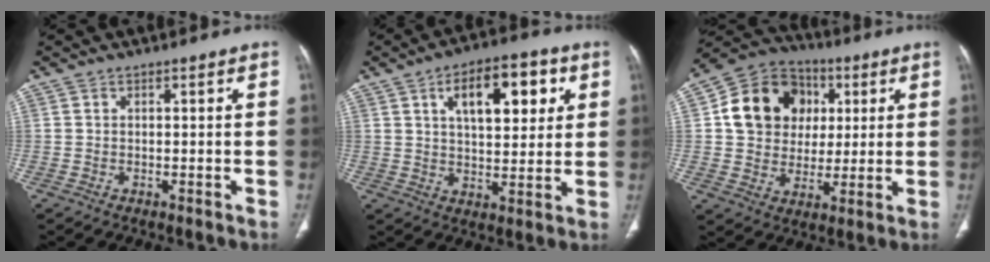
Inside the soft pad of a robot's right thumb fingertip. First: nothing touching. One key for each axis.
{"total": 14.1, "fx": 5.2, "fy": 6.8, "fz": 11.2, "tx": -0.131, "ty": -0.004, "tz": 0.080}
{"total": 16.0, "fx": 3.4, "fy": 13.7, "fz": 7.6, "tx": -0.103, "ty": 0.010, "tz": 0.057}